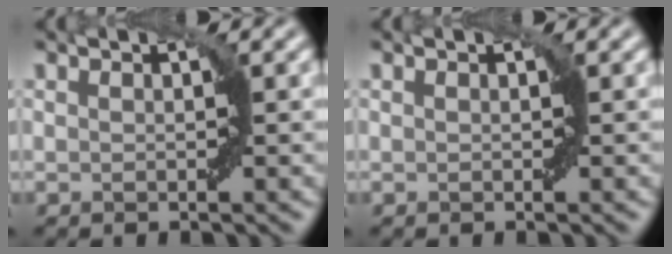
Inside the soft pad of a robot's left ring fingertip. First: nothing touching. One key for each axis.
{"total": 0.0}